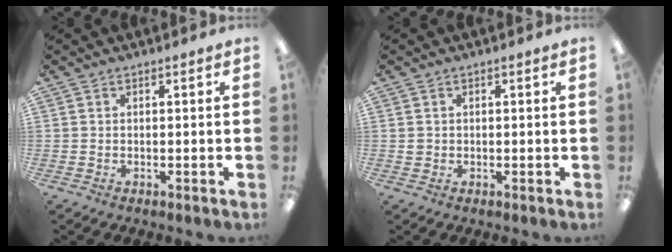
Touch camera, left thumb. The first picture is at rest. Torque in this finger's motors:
{"motor_torque": [-0.03, -0.03, -0.08, -0.09, 0.00]}